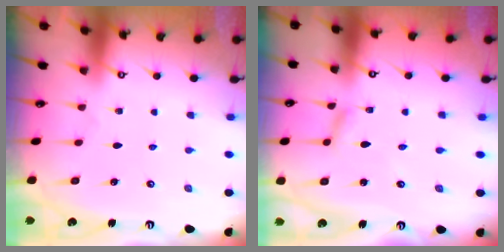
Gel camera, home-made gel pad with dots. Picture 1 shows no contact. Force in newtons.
{"total": 2.3, "press": 2.3, "slide": 0.1}